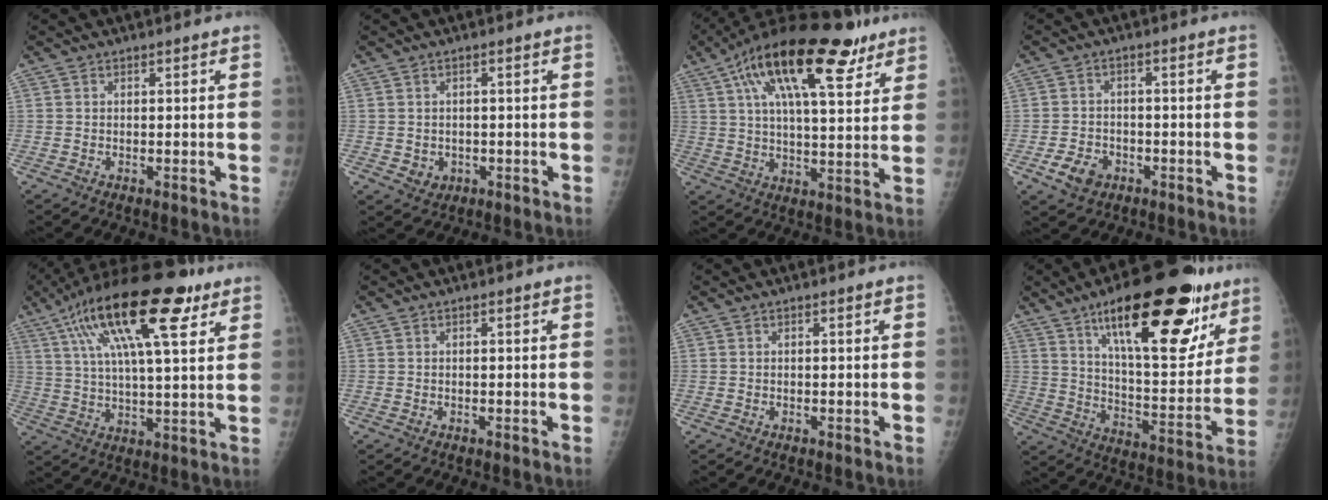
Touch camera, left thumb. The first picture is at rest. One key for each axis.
{"total": 2.8, "fx": -0.5, "fy": 2.5, "fz": 1.2, "tx": -0.005, "ty": 0.001, "tz": 0.003}
{"total": 21.8, "fx": 12.0, "fy": 7.8, "fz": 16.4, "tx": -0.256, "ty": -0.014, "tz": 0.195}
{"total": 5.3, "fx": -2.6, "fy": 3.9, "fz": 2.5, "tx": -0.035, "ty": 0.013, "tz": -0.039}
{"total": 21.9, "fx": 10.6, "fy": 6.9, "fz": 17.8, "tx": -0.302, "ty": -0.001, "tz": 0.173}
{"total": 0.0}
{"total": 0.0}
{"total": 28.0, "fx": 15.7, "fy": 10.0, "fz": 21.0, "tx": -0.268, "ty": -0.045, "tz": 0.243}